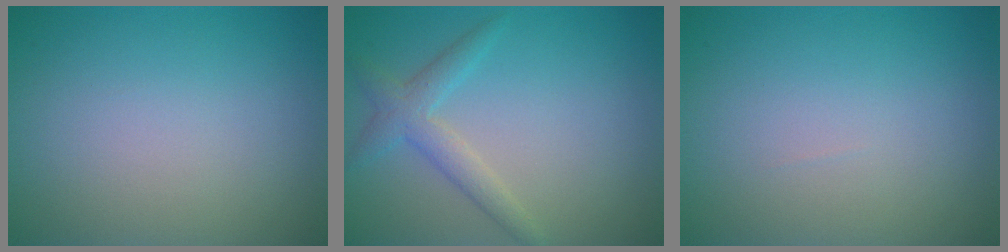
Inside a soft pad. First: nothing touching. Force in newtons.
{"total": 2.6, "press": 2.6, "slide": 0.2}
{"total": 0.0}